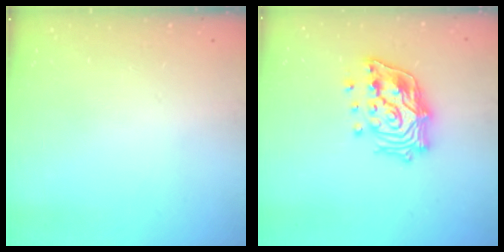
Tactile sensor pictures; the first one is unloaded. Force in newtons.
{"total": 17.6, "press": 17.4, "slide": 2.6}